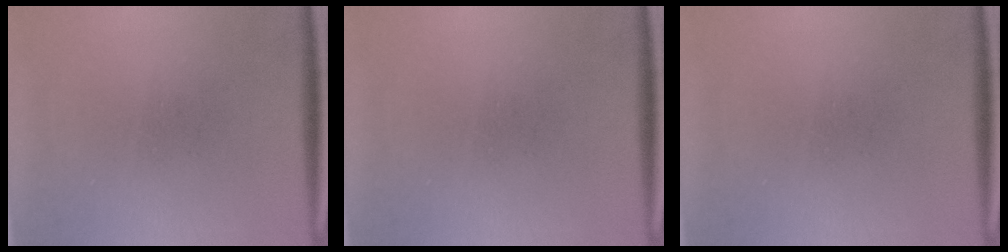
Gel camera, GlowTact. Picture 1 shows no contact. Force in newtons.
{"total": 0.0}
{"total": 0.0}